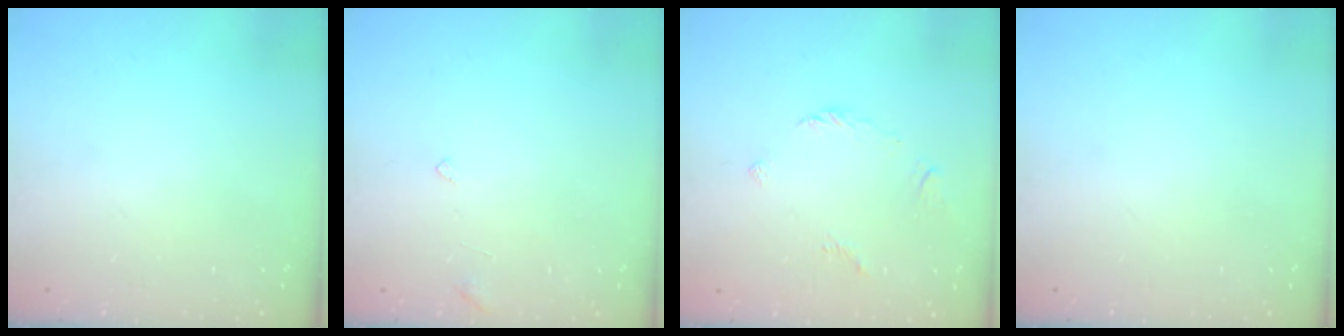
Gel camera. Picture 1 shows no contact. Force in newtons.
{"total": 3.6, "press": 3.6, "slide": 0.3}
{"total": 3.4, "press": 3.3, "slide": 0.7}
{"total": 0.0}